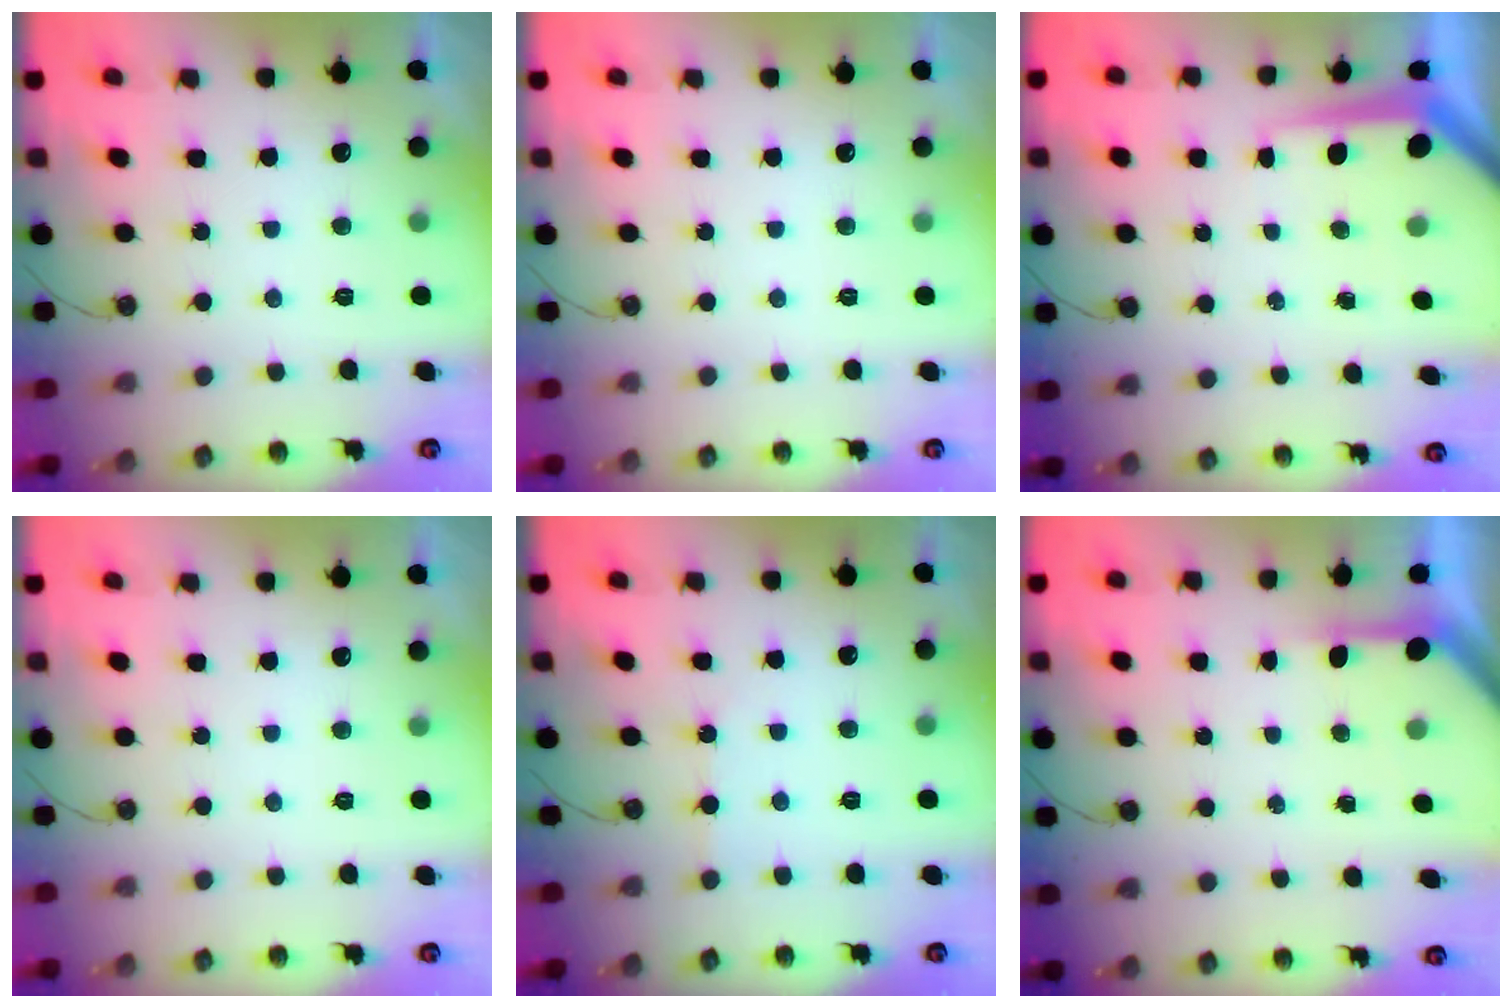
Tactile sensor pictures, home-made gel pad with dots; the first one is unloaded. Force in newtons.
{"total": 0.0}
{"total": 7.8, "press": 7.7, "slide": 0.6}
{"total": 0.0}
{"total": 1.9, "press": 1.9, "slide": 0.4}
{"total": 3.8, "press": 3.8, "slide": 0.3}